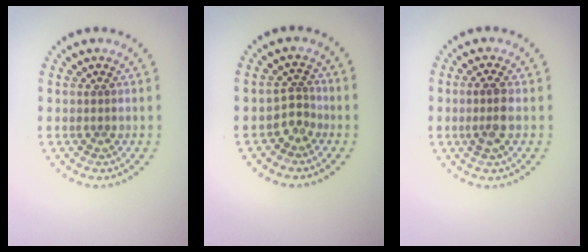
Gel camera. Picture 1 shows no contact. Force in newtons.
{"total": 1.8, "press": 1.3, "slide": 1.3}
{"total": 1.9, "press": 1.8, "slide": 0.7}